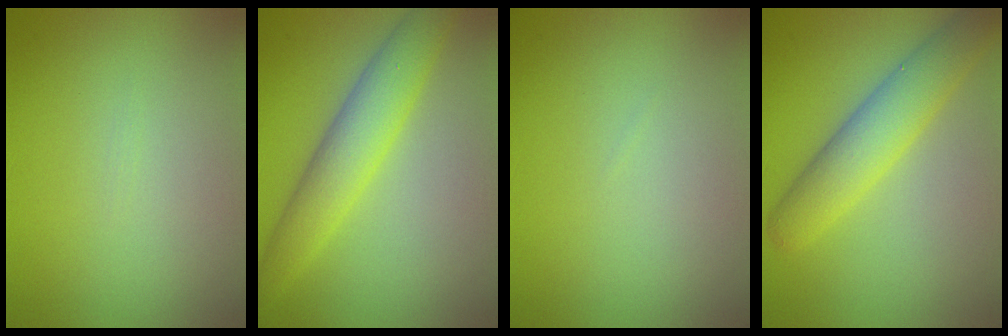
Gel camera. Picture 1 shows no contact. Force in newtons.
{"total": 4.8, "press": 4.8, "slide": 0.1}
{"total": 0.0}
{"total": 5.1, "press": 5.1, "slide": 0.3}